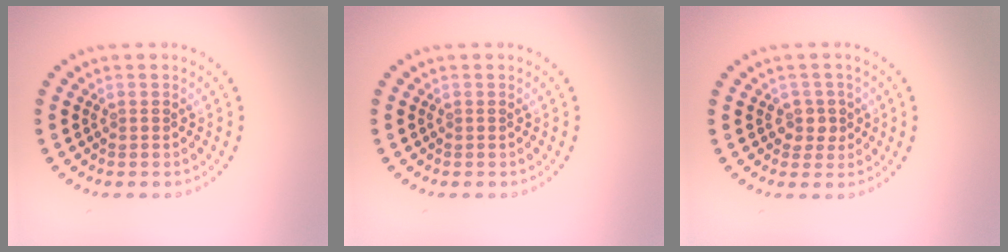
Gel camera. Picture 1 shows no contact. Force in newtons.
{"total": 0.0}
{"total": 1.6, "press": 1.5, "slide": 0.7}